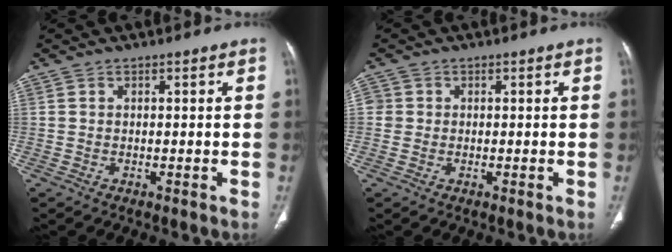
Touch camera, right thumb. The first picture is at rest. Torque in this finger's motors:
{"motor_torque": [0.17, 0.12, 0.36, 0.09, 0.00]}